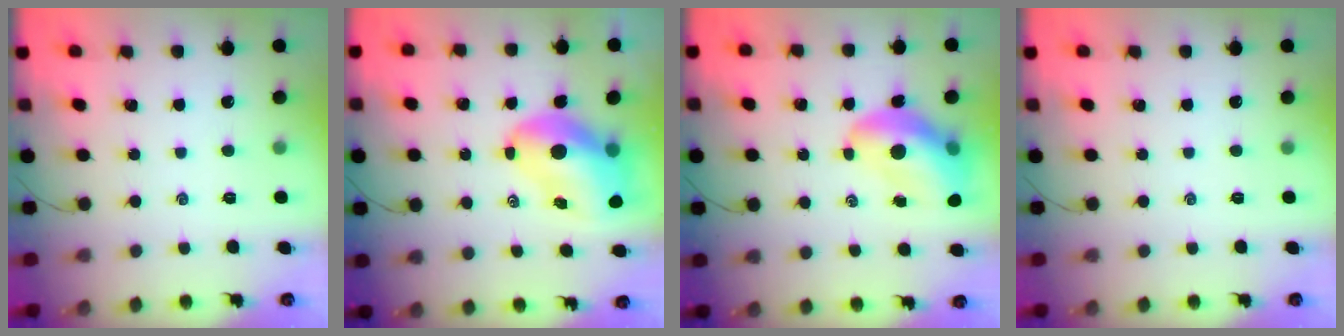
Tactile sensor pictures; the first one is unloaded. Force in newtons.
{"total": 10.2, "press": 9.8, "slide": 2.9}
{"total": 13.4, "press": 12.8, "slide": 3.9}
{"total": 0.0}